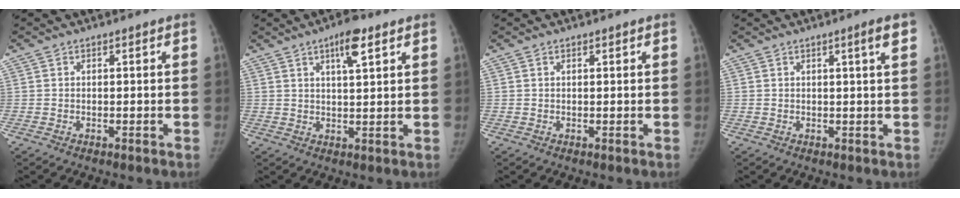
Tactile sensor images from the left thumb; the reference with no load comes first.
{"total": 5.8, "force": [3.2, 1.6, 4.6], "torque": [-0.062, -0.016, 0.049]}
{"total": 0.0}
{"total": 3.1, "force": [1.4, -0.3, 2.8], "torque": [-0.042, -0.006, 0.022]}